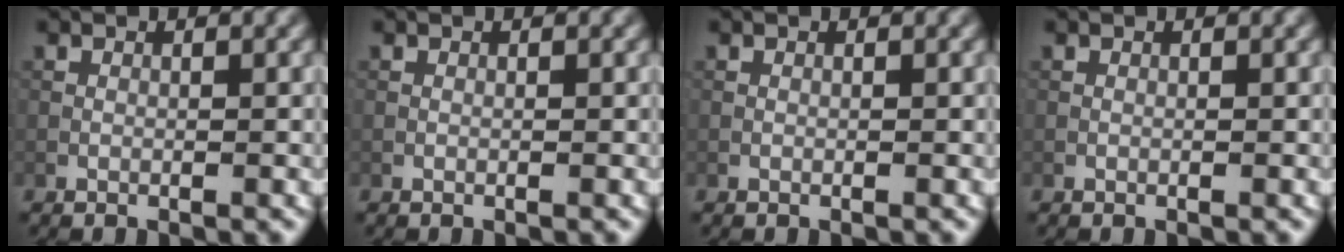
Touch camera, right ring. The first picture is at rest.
{"total": 0.0}
{"total": 0.0}
{"total": 0.0}